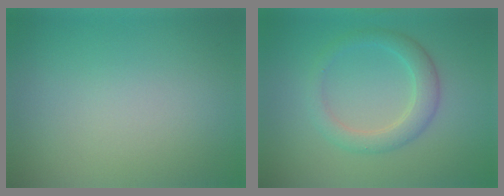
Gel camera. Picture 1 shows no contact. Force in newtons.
{"total": 3.0, "press": 3.0, "slide": 0.1}